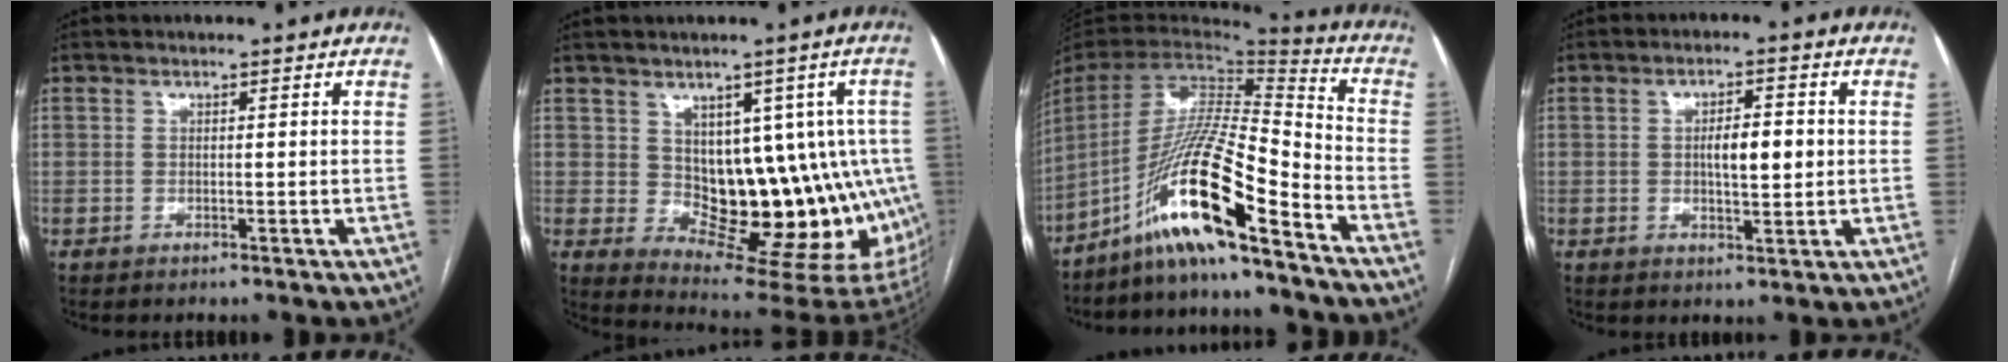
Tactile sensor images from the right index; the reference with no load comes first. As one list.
[{"total": 14.3, "force": [1.0, 8.3, 11.6], "torque": [-0.118, 0.016, 0.032]}, {"total": 16.6, "force": [-11.1, 0.8, 12.3], "torque": [-0.241, -0.001, -0.206]}, {"total": 5.3, "force": [0.3, 1.6, 5.1], "torque": [-0.084, 0.005, 0.008]}]